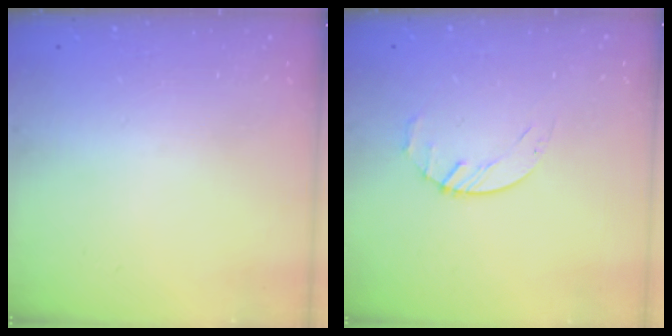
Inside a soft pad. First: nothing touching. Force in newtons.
{"total": 2.7, "press": 2.6, "slide": 0.3}